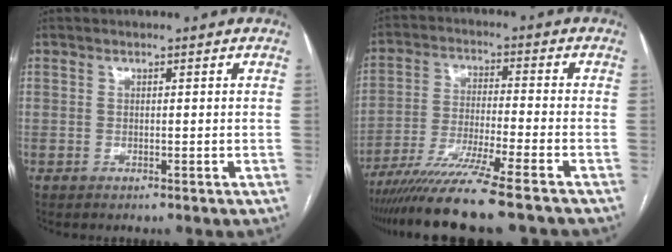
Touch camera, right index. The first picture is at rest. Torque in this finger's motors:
{"motor_torque": [1.16, -0.98, 0.74, 0.15]}